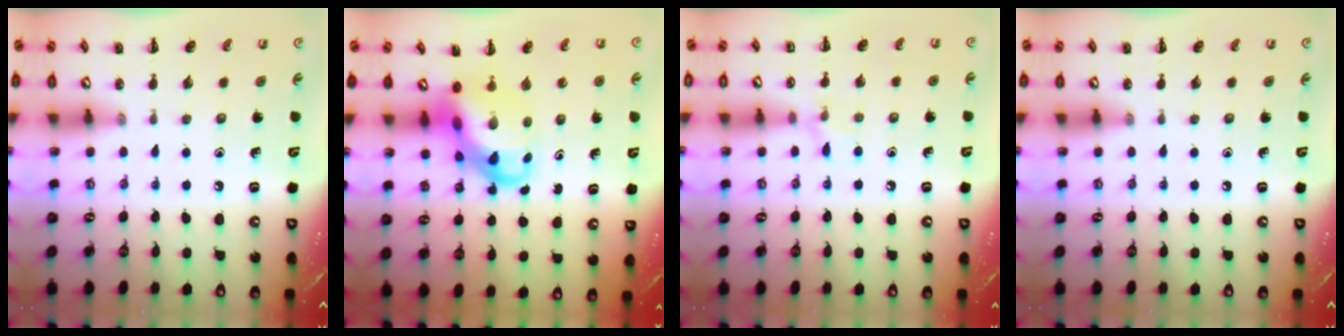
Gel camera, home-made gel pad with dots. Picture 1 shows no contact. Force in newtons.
{"total": 7.2, "press": 6.9, "slide": 2.0}
{"total": 5.7, "press": 5.4, "slide": 1.8}
{"total": 0.0}